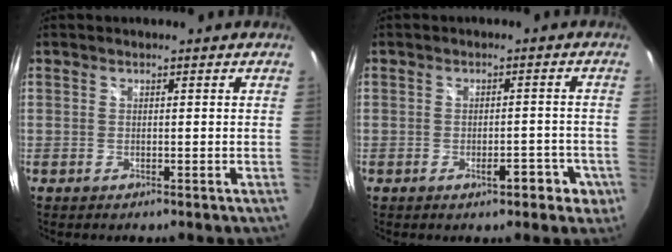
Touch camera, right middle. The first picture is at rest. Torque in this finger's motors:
{"motor_torque": [0.13, -0.18, 0.18, 0.00]}